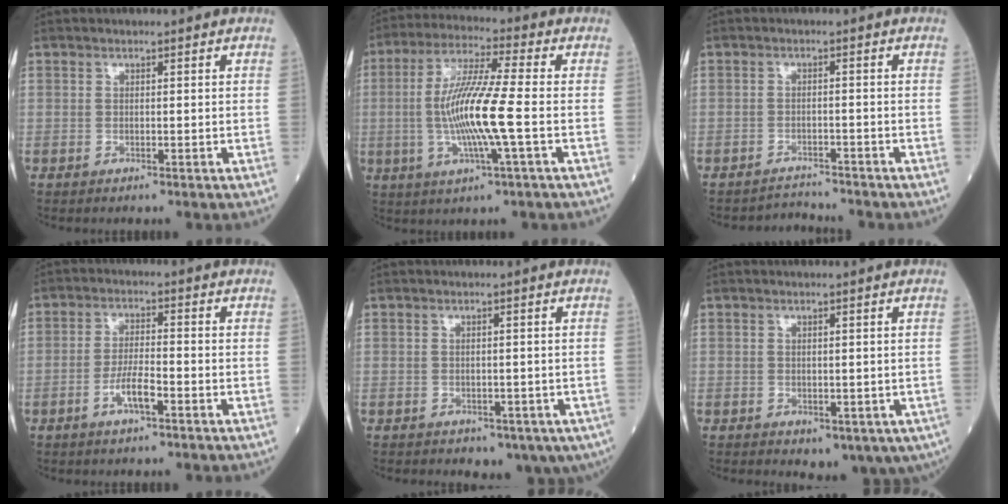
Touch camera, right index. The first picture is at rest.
{"total": 12.1, "force": [-1.6, 0.1, 12.0], "torque": [-0.239, -0.002, -0.037]}
{"total": 3.0, "force": [-2.8, 0.0, -1.1], "torque": [0.020, -0.005, -0.041]}
{"total": 4.3, "force": [-2.1, 0.7, 3.7], "torque": [-0.073, 0.003, -0.040]}
{"total": 7.3, "force": [-4.4, 4.5, 3.7], "torque": [-0.034, 0.004, -0.055]}
{"total": 6.7, "force": [-3.0, 4.0, 4.5], "torque": [-0.040, -0.003, -0.030]}